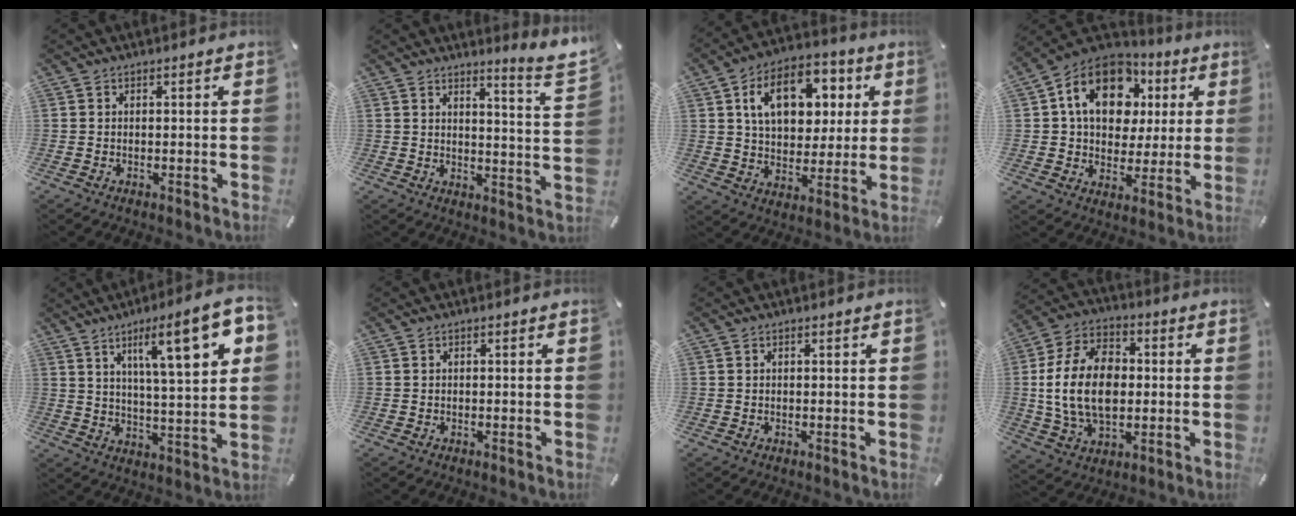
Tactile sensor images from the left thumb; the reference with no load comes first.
{"total": 5.9, "force": [4.9, 0.3, 3.3], "torque": [-0.045, -0.045, 0.078]}
{"total": 15.1, "force": [5.3, 10.7, 9.2], "torque": [-0.146, -0.002, 0.096]}
{"total": 16.6, "force": [6.0, 12.5, 9.1], "torque": [-0.158, -0.013, 0.111]}
{"total": 17.2, "force": [8.1, 3.9, 14.7], "torque": [-0.218, -0.034, 0.117]}
{"total": 0.0}
{"total": 0.0}
{"total": 16.7, "force": [0.0, 11.7, 11.9], "torque": [-0.259, 0.013, 0.001]}